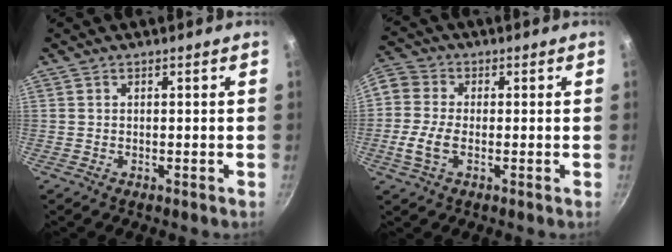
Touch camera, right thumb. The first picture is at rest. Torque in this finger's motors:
{"motor_torque": [-0.03, 0.26, 0.63, -0.53, 0.07]}